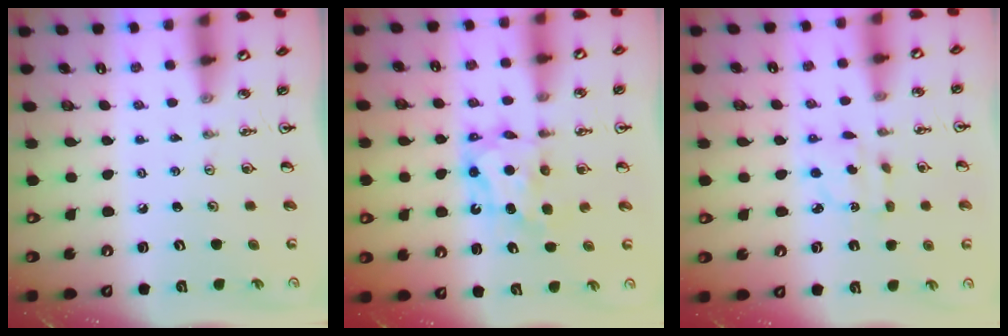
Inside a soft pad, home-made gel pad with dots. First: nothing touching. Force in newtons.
{"total": 6.4, "press": 6.4, "slide": 0.2}
{"total": 2.7, "press": 2.7, "slide": 0.2}